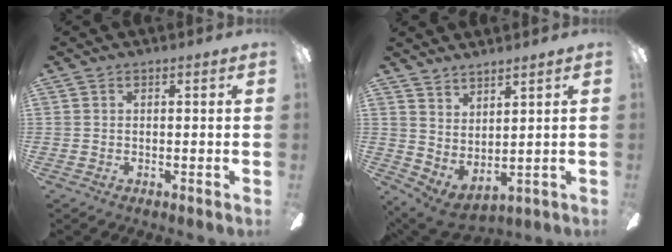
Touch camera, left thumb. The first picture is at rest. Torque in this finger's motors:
{"motor_torque": [0.15, 1.42, 0.35, -0.39, 0.00]}